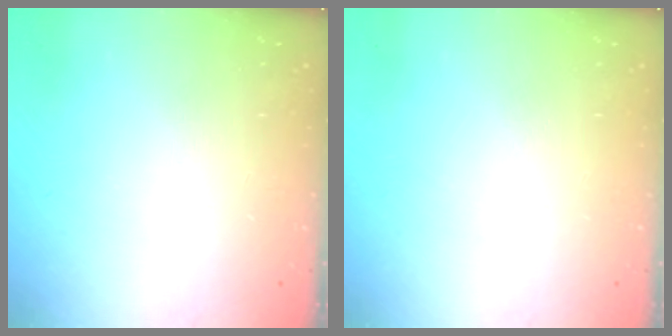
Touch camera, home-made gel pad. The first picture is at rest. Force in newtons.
{"total": 0.0}